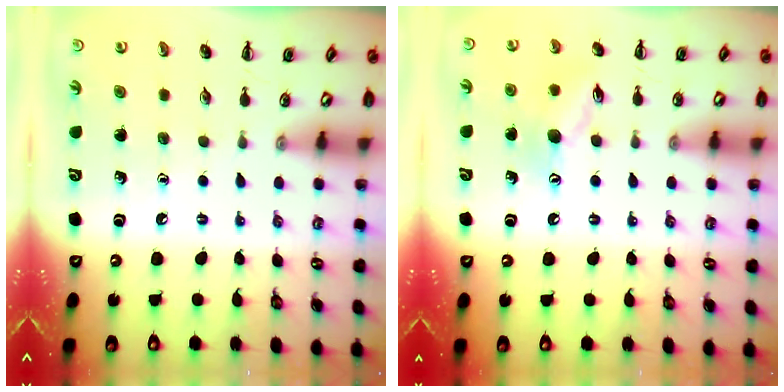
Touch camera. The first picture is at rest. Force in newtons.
{"total": 10.7, "press": 10.6, "slide": 1.5}